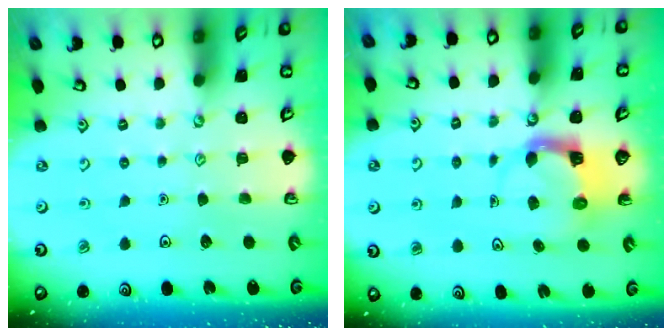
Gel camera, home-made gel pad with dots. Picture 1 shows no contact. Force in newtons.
{"total": 3.9, "press": 3.9, "slide": 0.3}